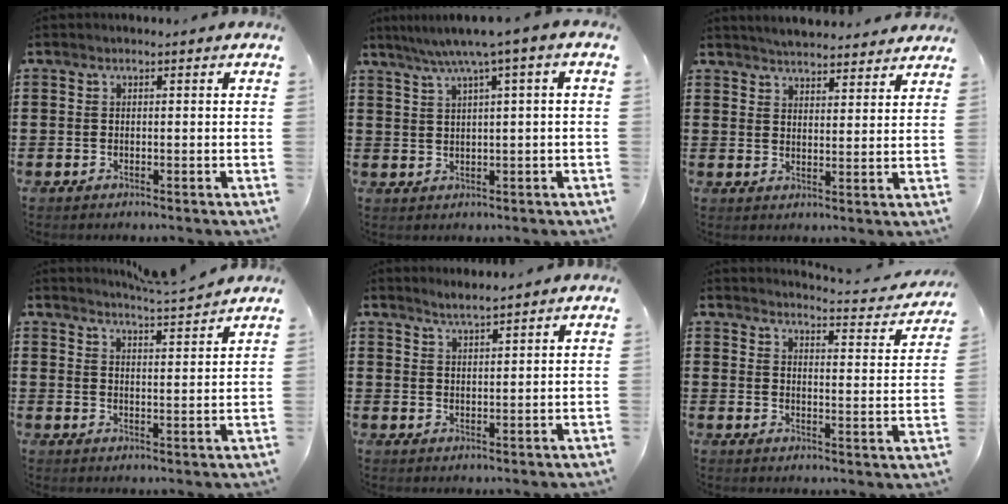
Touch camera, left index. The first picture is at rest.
{"total": 4.0, "force": [1.5, -0.3, 3.7], "torque": [-0.074, -0.006, 0.020]}
{"total": 3.8, "force": [3.8, -0.1, 0.2], "torque": [-0.016, -0.017, 0.068]}
{"total": 4.1, "force": [4.0, -0.6, 0.8], "torque": [-0.022, -0.025, 0.069]}
{"total": 2.0, "force": [1.9, -0.2, 0.4], "torque": [-0.012, 0.000, 0.036]}
{"total": 3.2, "force": [3.1, -0.2, 0.8], "torque": [-0.018, -0.034, 0.044]}